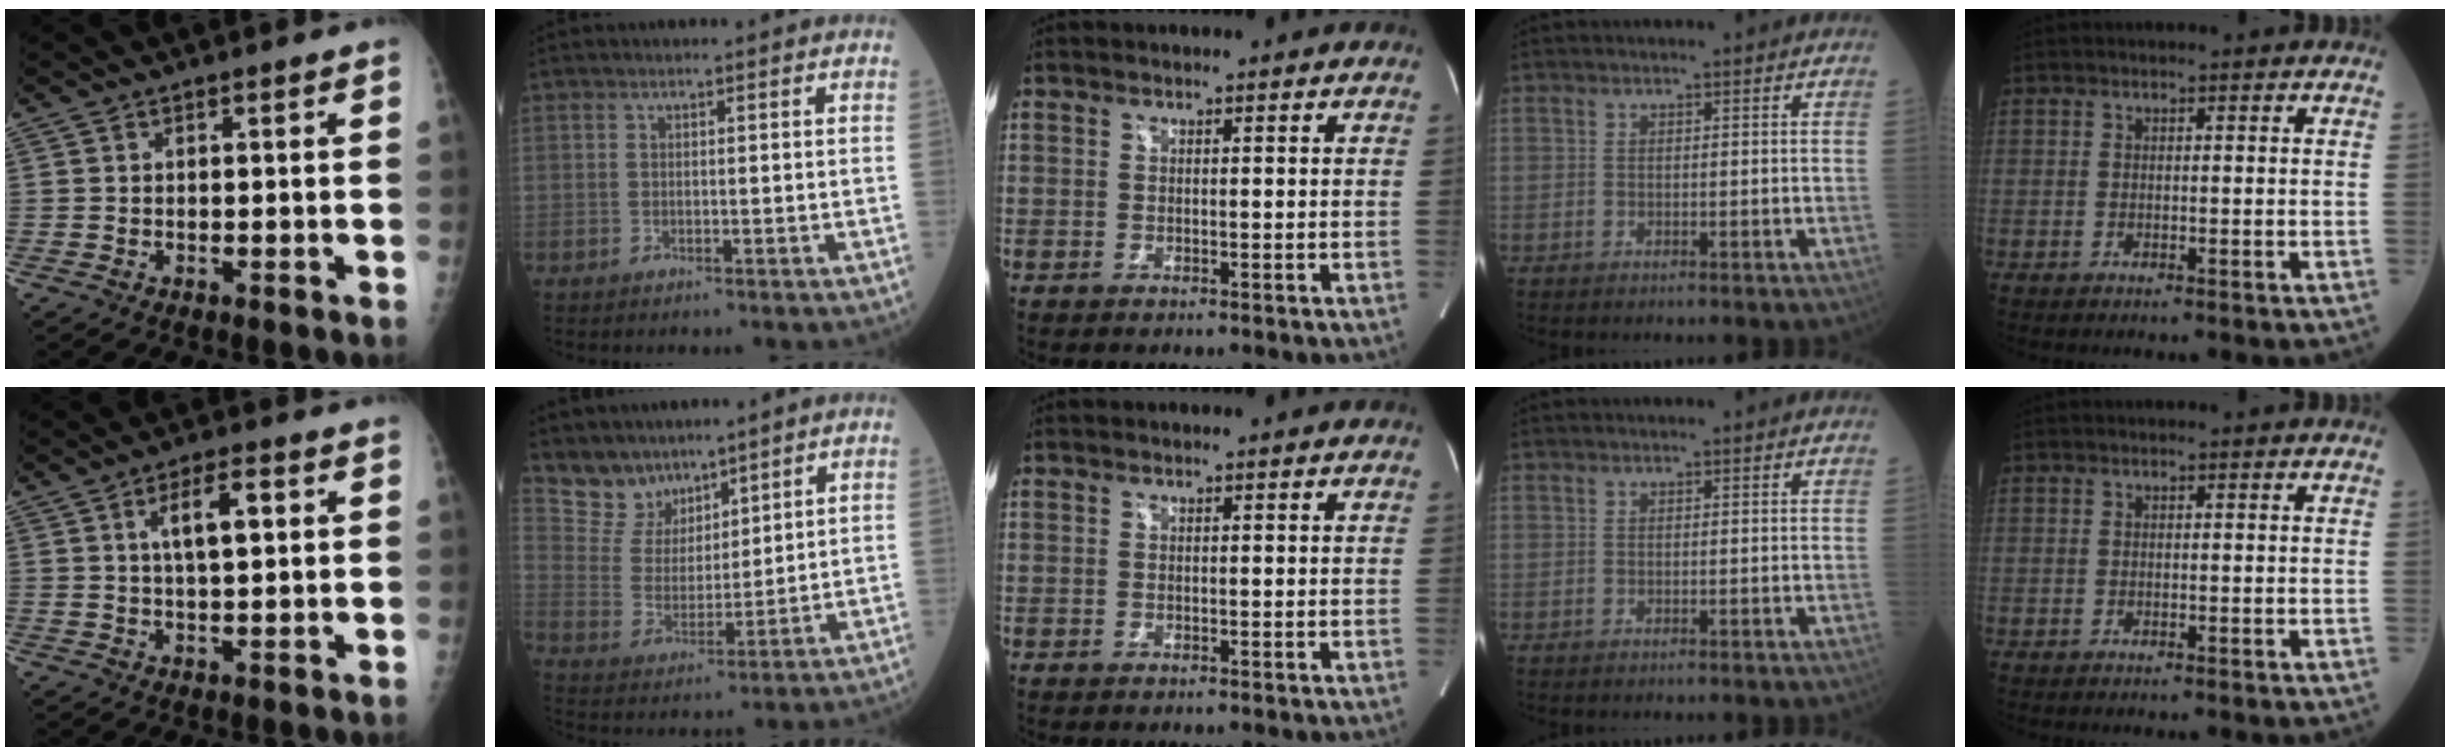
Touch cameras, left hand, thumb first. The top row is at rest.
{"thumb": {"total": 6.2, "force": [2.1, 2.0, 5.5], "torque": [-0.087, 0.001, 0.036]}, "index": {"total": 7.3, "force": [6.2, 3.9, 0.3], "torque": [-0.021, 0.012, 0.139]}}